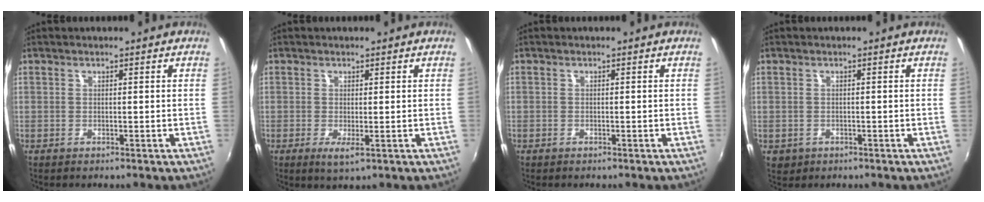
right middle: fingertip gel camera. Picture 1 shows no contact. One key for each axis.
{"total": 2.4, "fx": -0.4, "fy": 0.4, "fz": 2.3, "tx": -0.043, "ty": -0.009, "tz": -0.005}
{"total": 0.8, "fx": -0.5, "fy": 0.6, "fz": -0.1, "tx": -0.003, "ty": 0.003, "tz": -0.006}
{"total": 2.4, "fx": -0.7, "fy": 2.1, "fz": 1.0, "tx": -0.023, "ty": -0.003, "tz": -0.006}